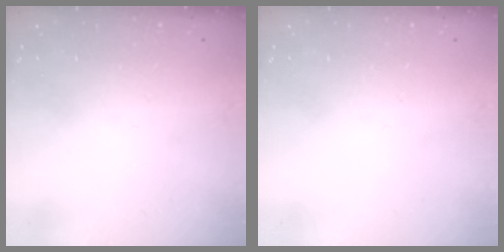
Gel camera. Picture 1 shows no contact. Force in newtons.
{"total": 0.0}